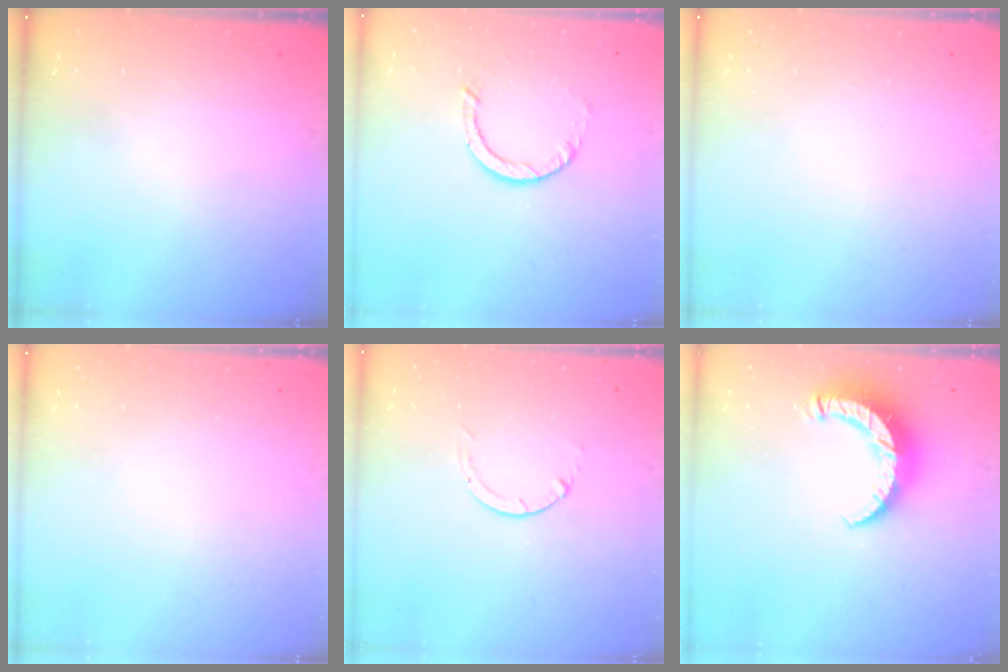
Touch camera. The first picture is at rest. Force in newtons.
{"total": 2.9, "press": 2.9, "slide": 0.2}
{"total": 0.0}
{"total": 0.0}
{"total": 0.0}
{"total": 9.9, "press": 9.8, "slide": 0.9}